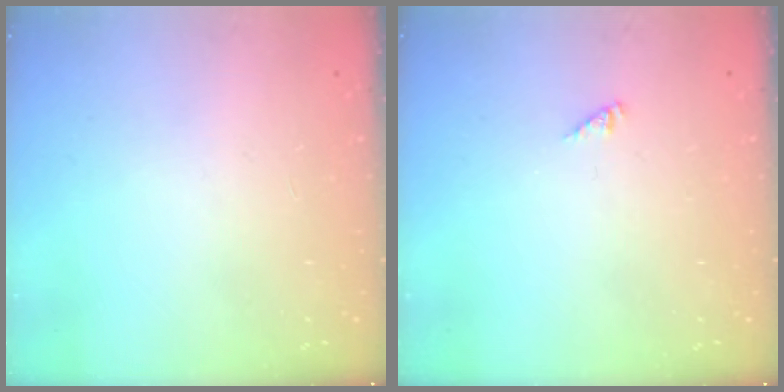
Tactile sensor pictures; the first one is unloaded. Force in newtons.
{"total": 0.0}